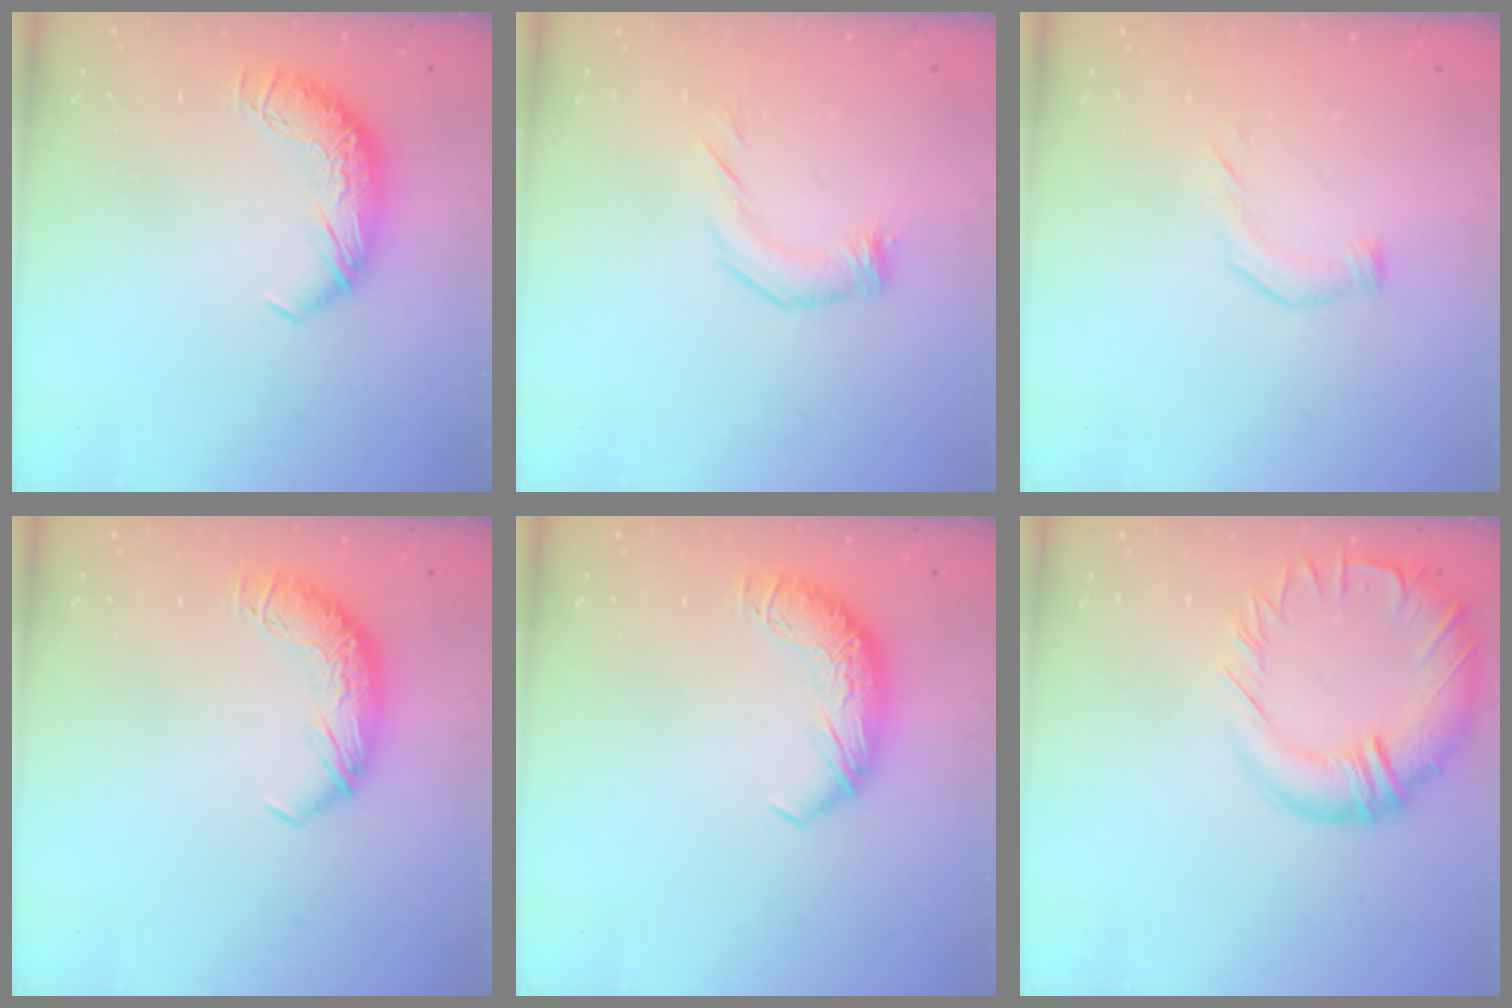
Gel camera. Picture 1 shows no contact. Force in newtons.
{"total": 2.8, "press": 2.7, "slide": 0.8}
{"total": 4.7, "press": 4.7, "slide": 0.5}
{"total": 0.0}
{"total": 0.0}
{"total": 6.7, "press": 5.7, "slide": 3.6}